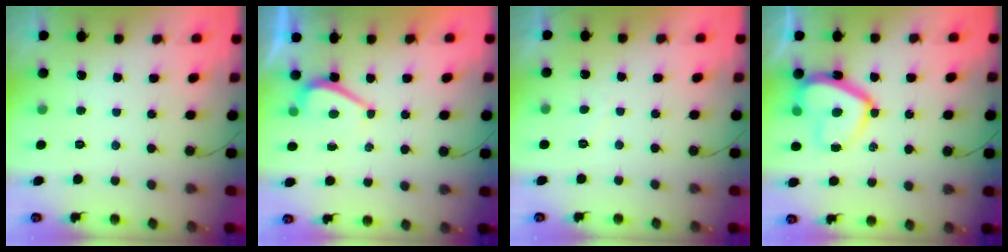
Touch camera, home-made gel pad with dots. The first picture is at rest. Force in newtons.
{"total": 2.8, "press": 2.8, "slide": 0.5}
{"total": 0.5, "press": 0.2, "slide": 0.5}
{"total": 13.7, "press": 13.6, "slide": 1.0}